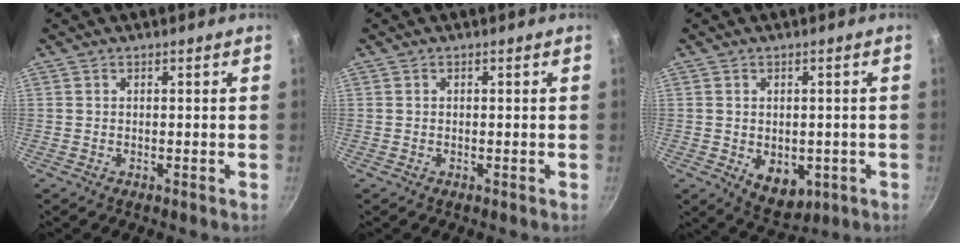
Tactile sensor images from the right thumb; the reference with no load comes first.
{"total": 0.0}
{"total": 7.4, "force": [-1.6, 5.2, 5.1], "torque": [-0.050, -0.007, -0.005]}